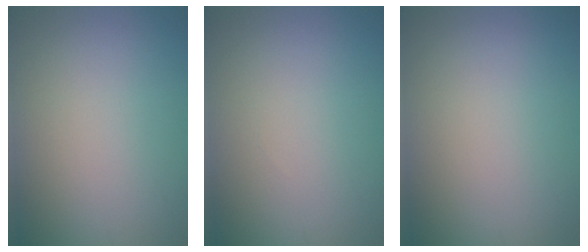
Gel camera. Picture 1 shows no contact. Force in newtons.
{"total": 0.0}
{"total": 0.0}